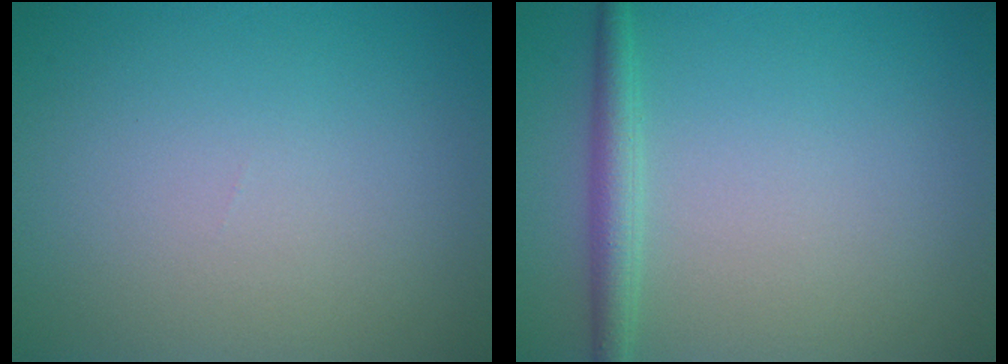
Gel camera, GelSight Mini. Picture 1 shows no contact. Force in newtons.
{"total": 2.2, "press": 2.2, "slide": 0.0}